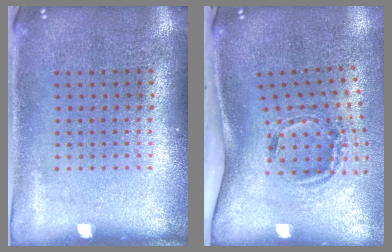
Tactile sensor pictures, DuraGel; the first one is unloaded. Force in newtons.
{"total": 1.6, "press": 1.1, "slide": 1.1}